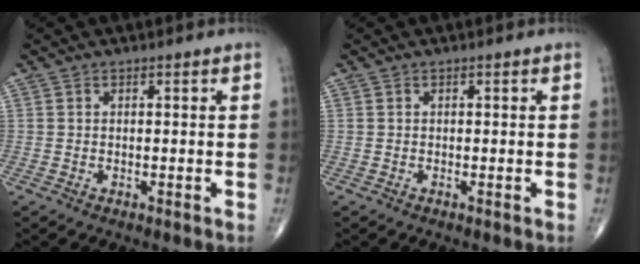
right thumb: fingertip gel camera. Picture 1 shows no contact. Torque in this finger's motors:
{"motor_torque": [0.01, -0.23, 0.30, 0.23, 0.03]}